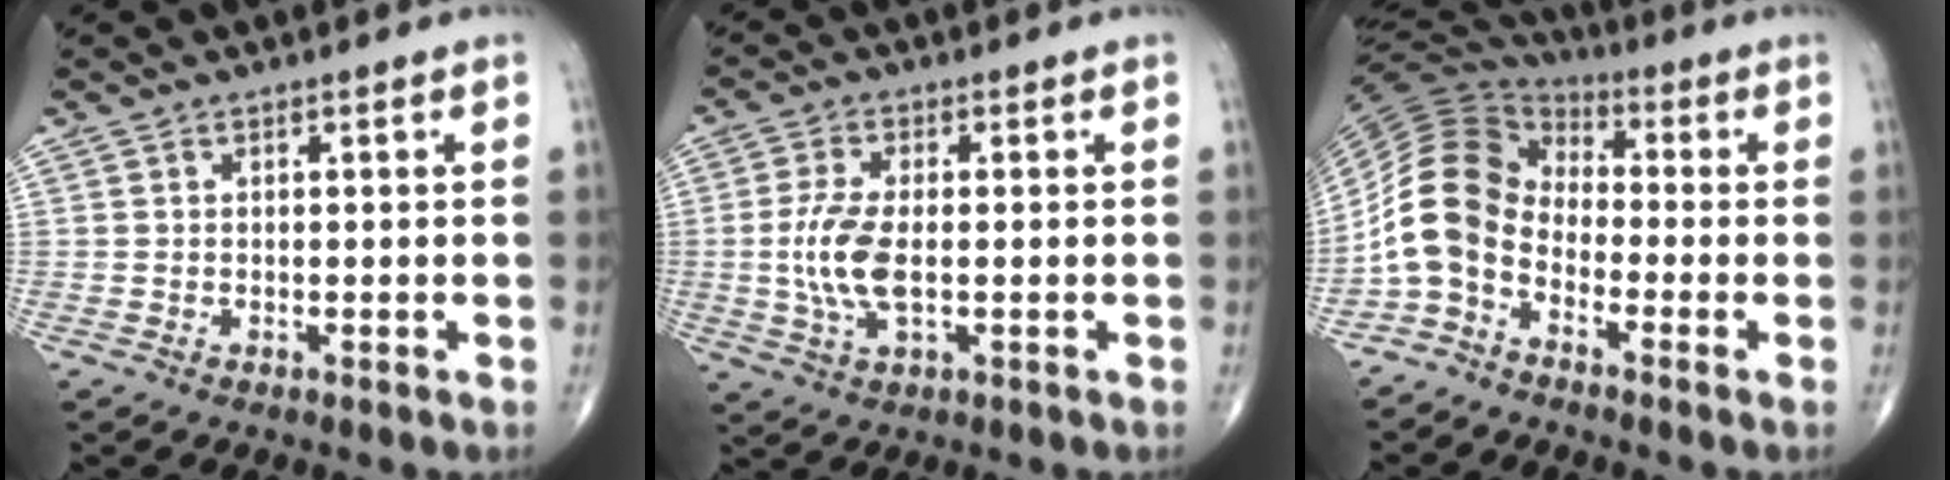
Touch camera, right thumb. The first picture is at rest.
{"total": 8.3, "force": [-0.6, 3.6, 7.4], "torque": [-0.166, -0.003, -0.011]}
{"total": 10.5, "force": [-3.6, 7.0, 6.9], "torque": [-0.134, 0.061, -0.091]}